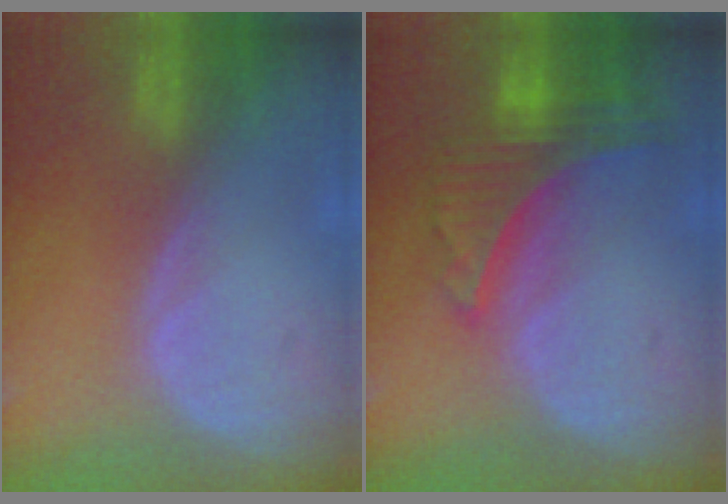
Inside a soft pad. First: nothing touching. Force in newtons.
{"total": 7.8, "press": 6.9, "slide": 3.6}